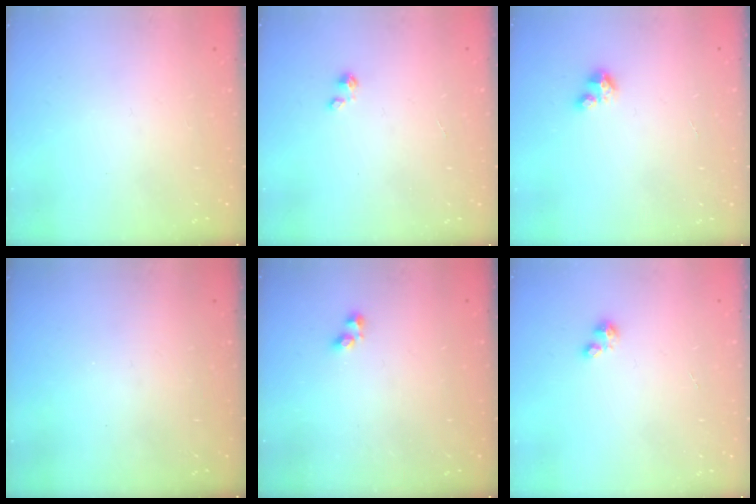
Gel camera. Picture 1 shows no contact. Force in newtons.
{"total": 0.0}
{"total": 2.8, "press": 2.8, "slide": 0.2}
{"total": 0.0}
{"total": 1.6, "press": 1.5, "slide": 0.3}
{"total": 0.9, "press": 0.9, "slide": 0.1}